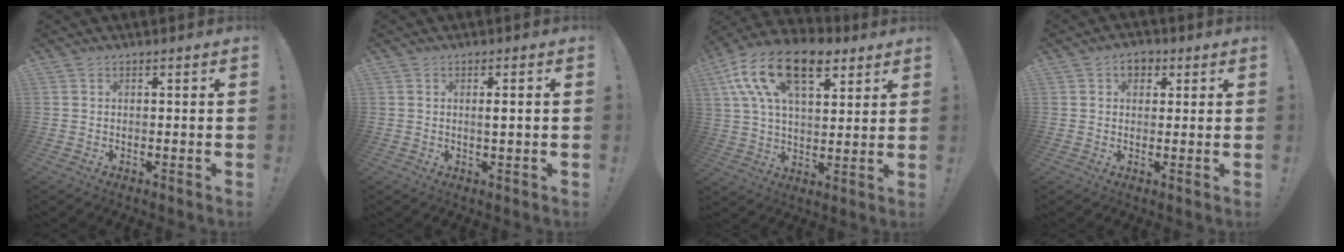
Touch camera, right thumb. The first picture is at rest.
{"total": 2.3, "force": [0.1, 0.1, 2.3], "torque": [-0.035, -0.004, -0.003]}
{"total": 19.8, "force": [10.1, 10.2, 13.6], "torque": [-0.232, -0.045, 0.179]}
{"total": 4.4, "force": [1.8, 3.2, 2.4], "torque": [-0.025, -0.002, 0.029]}